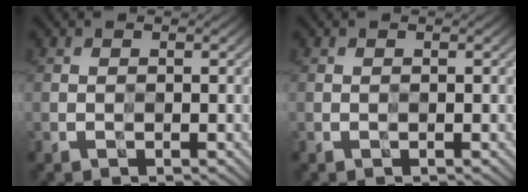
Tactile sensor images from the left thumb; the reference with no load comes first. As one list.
[{"total": 0.0}]